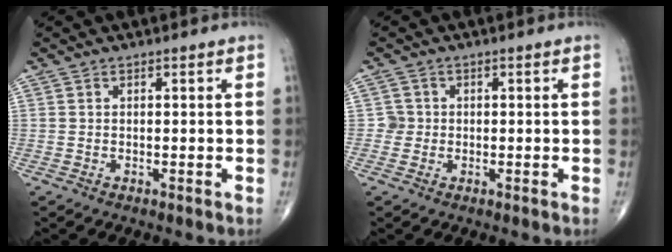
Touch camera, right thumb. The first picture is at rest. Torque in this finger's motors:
{"motor_torque": [0.11, 0.09, 0.02, 0.13, -0.04]}